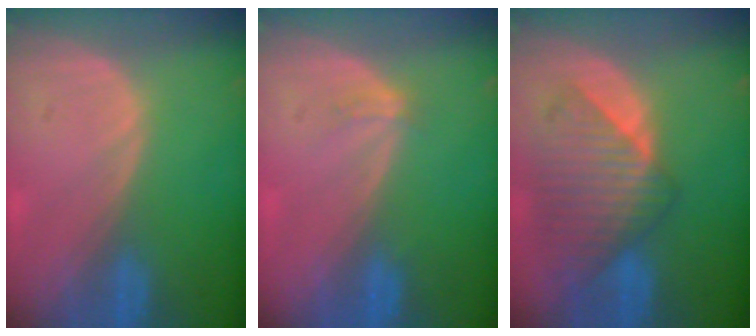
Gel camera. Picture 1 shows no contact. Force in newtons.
{"total": 1.5, "press": 1.1, "slide": 1.0}
{"total": 9.0, "press": 8.1, "slide": 3.9}